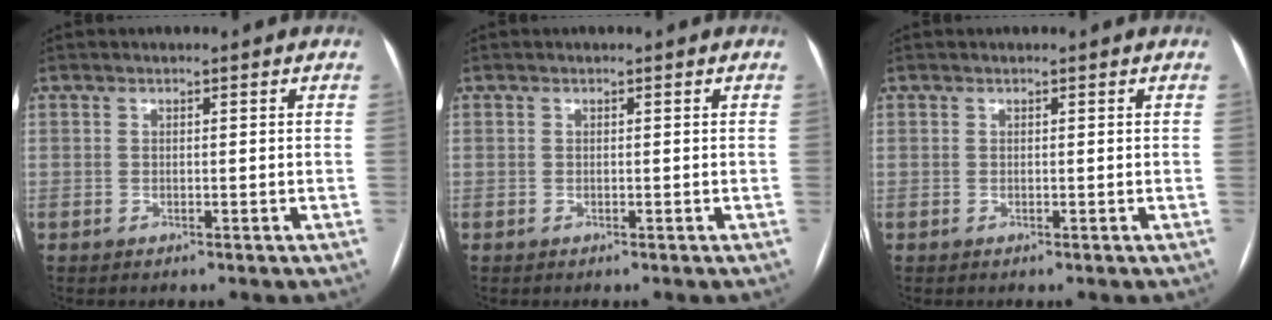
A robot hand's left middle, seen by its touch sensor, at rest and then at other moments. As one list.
[{"total": 0.0}, {"total": 0.0}]